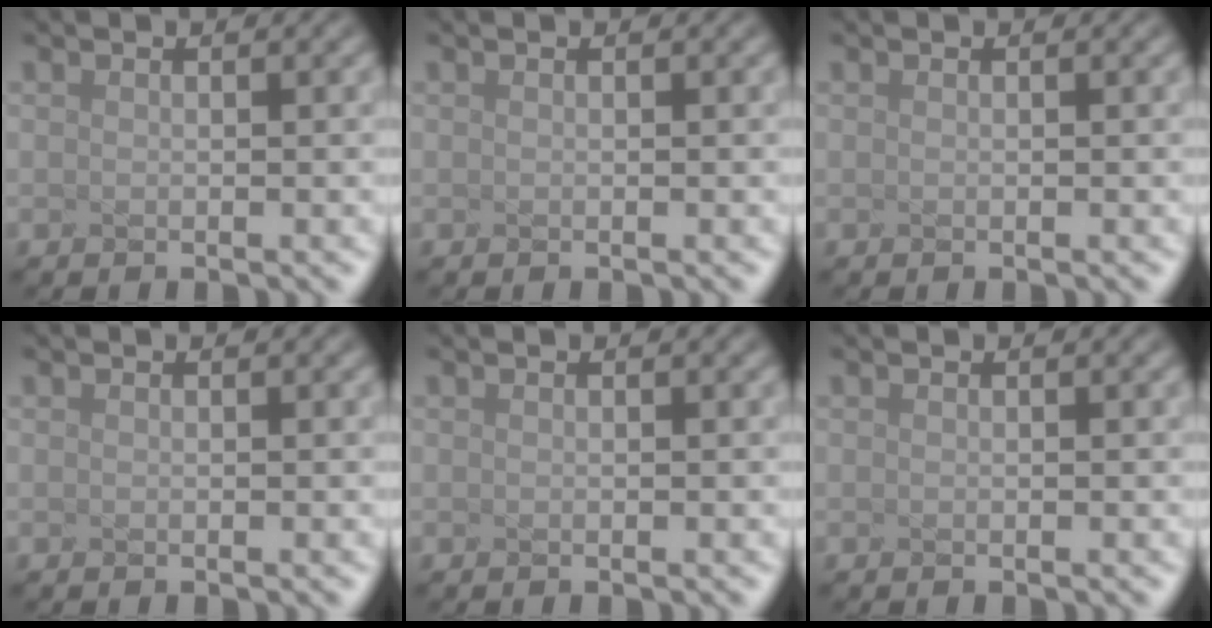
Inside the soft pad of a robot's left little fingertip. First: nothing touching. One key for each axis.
{"total": 0.0}
{"total": 0.0}
{"total": 0.0}
{"total": 0.0}
{"total": 0.0}